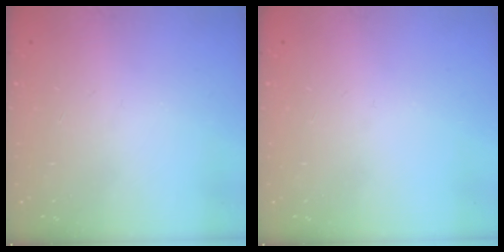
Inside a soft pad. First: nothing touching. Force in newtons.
{"total": 0.0}